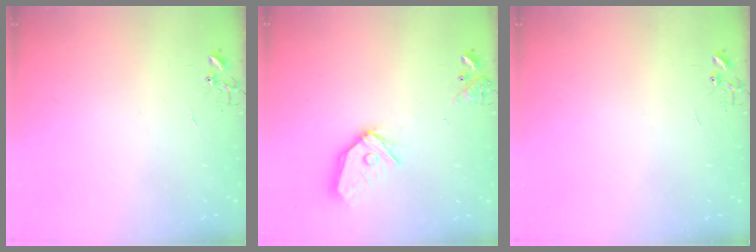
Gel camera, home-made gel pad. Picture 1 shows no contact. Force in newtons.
{"total": 13.7, "press": 13.6, "slide": 1.7}
{"total": 0.0}